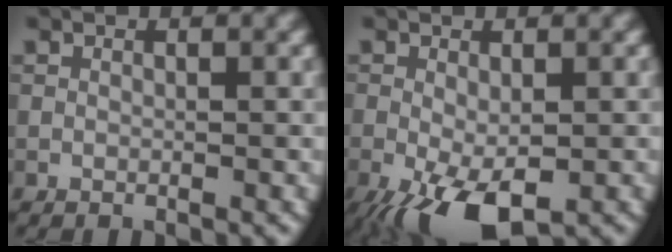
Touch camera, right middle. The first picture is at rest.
{"total": 6.5, "force": [-2.9, 2.6, 5.1], "torque": [-0.106, -0.017, -0.047]}